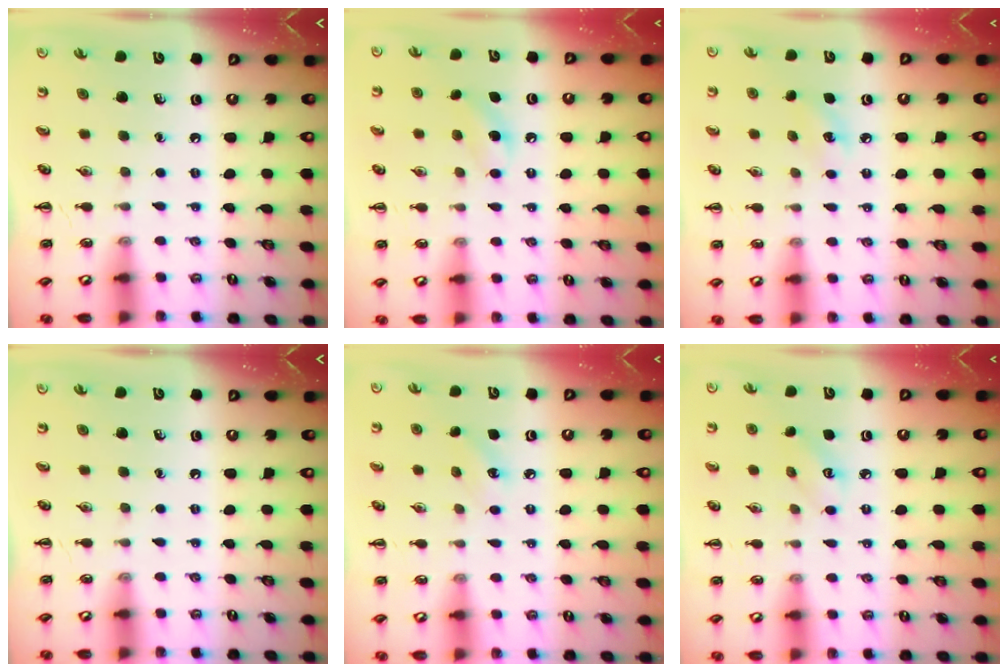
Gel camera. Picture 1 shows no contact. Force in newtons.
{"total": 7.6, "press": 7.3, "slide": 2.0}
{"total": 6.3, "press": 6.1, "slide": 1.6}
{"total": 0.0}
{"total": 5.2, "press": 5.0, "slide": 1.3}
{"total": 3.8, "press": 3.7, "slide": 0.9}